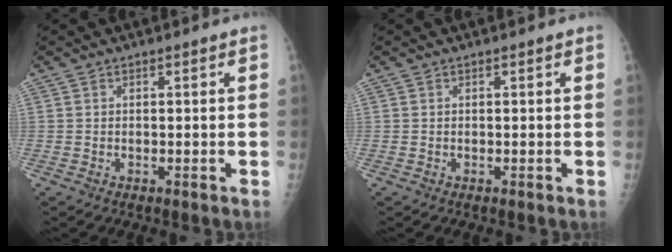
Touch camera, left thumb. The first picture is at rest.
{"total": 0.0}